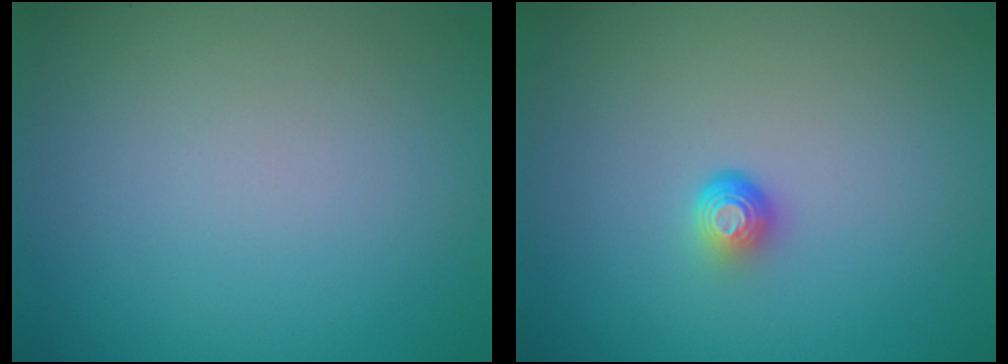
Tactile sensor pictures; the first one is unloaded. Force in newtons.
{"total": 1.5, "press": 0.9, "slide": 1.2}